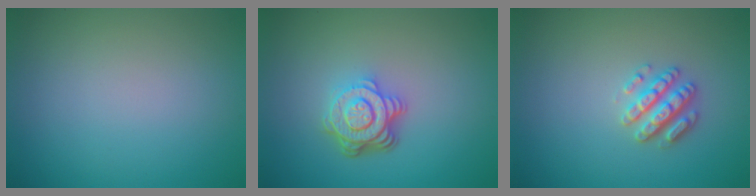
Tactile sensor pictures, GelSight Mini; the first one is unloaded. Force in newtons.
{"total": 4.7, "press": 3.4, "slide": 3.3}
{"total": 2.8, "press": 2.7, "slide": 0.6}